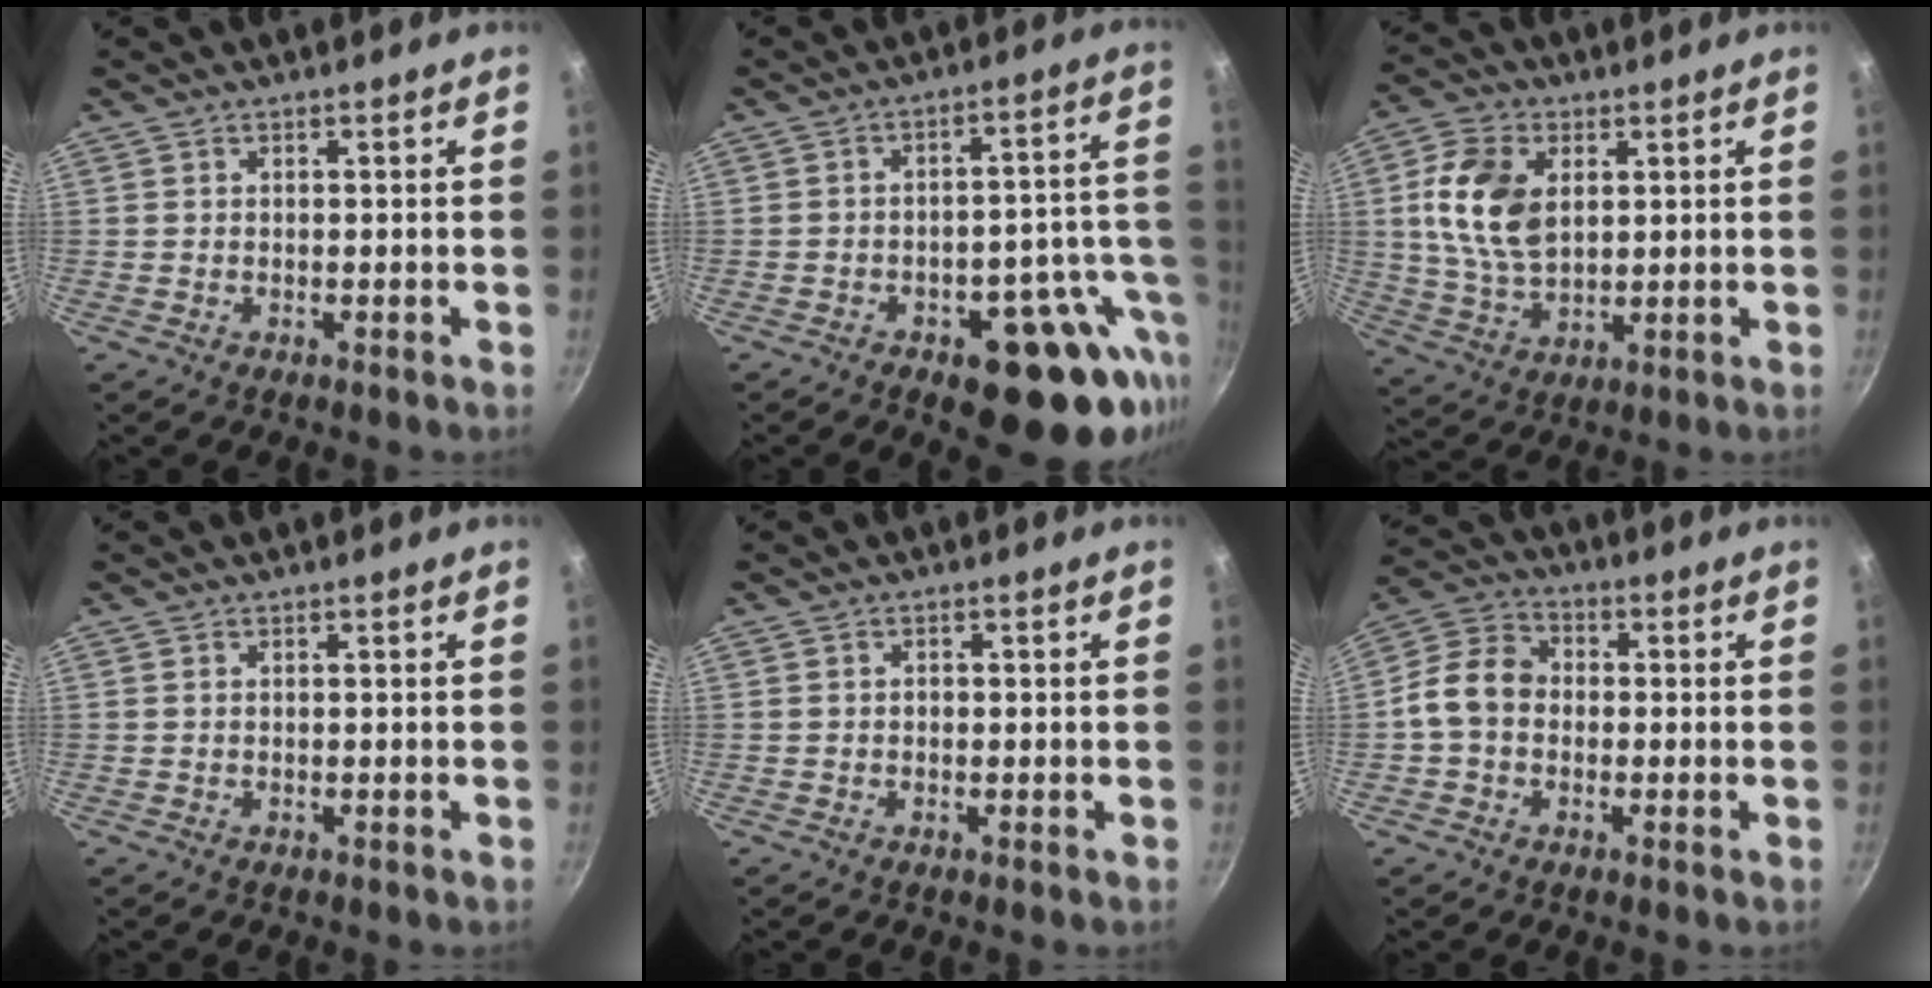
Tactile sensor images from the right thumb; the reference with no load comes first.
{"total": 18.2, "force": [-7.2, 8.9, 14.2], "torque": [-0.113, 0.033, -0.089]}
{"total": 12.9, "force": [2.8, 8.2, 9.6], "torque": [-0.171, -0.008, 0.057]}
{"total": 0.0}
{"total": 0.7, "force": [-0.1, 0.6, 0.4], "torque": [-0.003, 0.004, -0.002]}
{"total": 9.0, "force": [-0.8, 7.2, 5.3], "torque": [-0.074, 0.026, -0.037]}